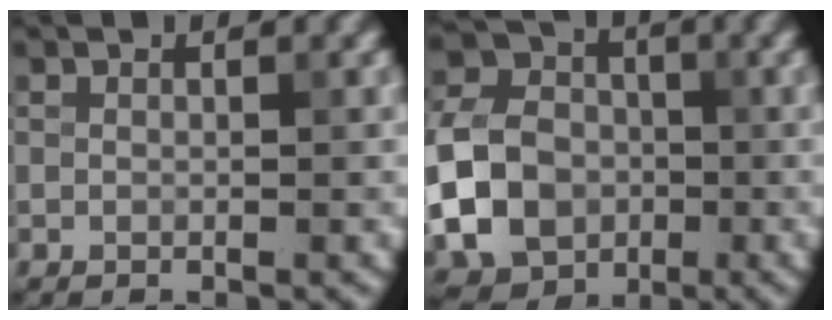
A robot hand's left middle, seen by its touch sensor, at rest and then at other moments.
{"total": 9.6, "force": [-2.1, 7.7, 5.3], "torque": [-0.120, 0.002, -0.054]}